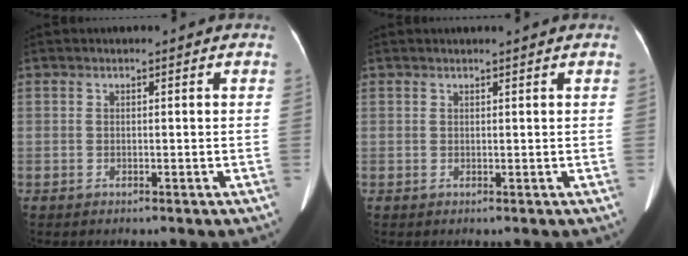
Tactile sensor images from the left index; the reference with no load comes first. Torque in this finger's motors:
{"motor_torque": [-0.16, -0.14, 0.01, 0.00]}